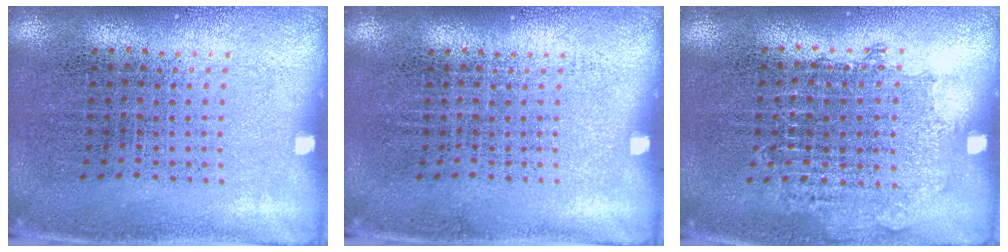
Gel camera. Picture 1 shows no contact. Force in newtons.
{"total": 0.0}
{"total": 0.8, "press": 0.8, "slide": 0.3}